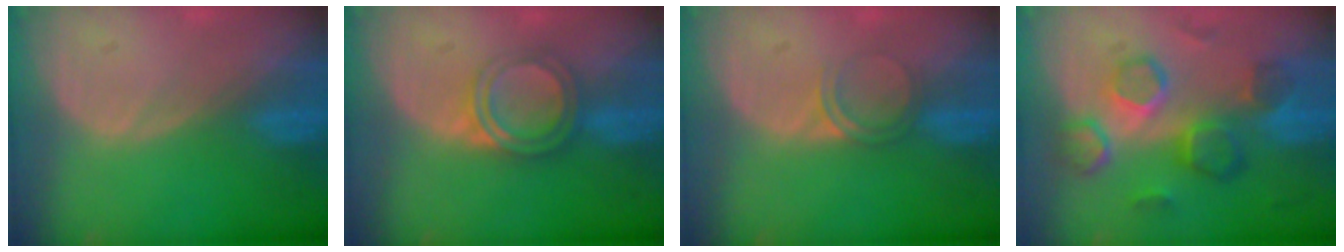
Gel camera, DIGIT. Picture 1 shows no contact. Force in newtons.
{"total": 4.9, "press": 4.4, "slide": 2.1}
{"total": 2.5, "press": 2.1, "slide": 1.2}
{"total": 9.0, "press": 8.6, "slide": 2.8}